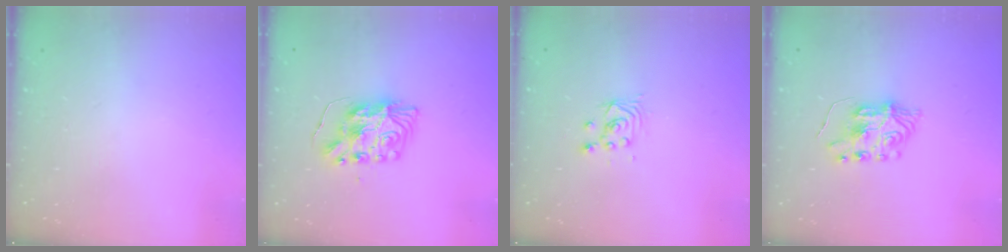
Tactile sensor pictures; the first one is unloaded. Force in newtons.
{"total": 9.5, "press": 9.5, "slide": 0.4}
{"total": 2.6, "press": 2.6, "slide": 0.1}
{"total": 7.5, "press": 7.5, "slide": 0.8}